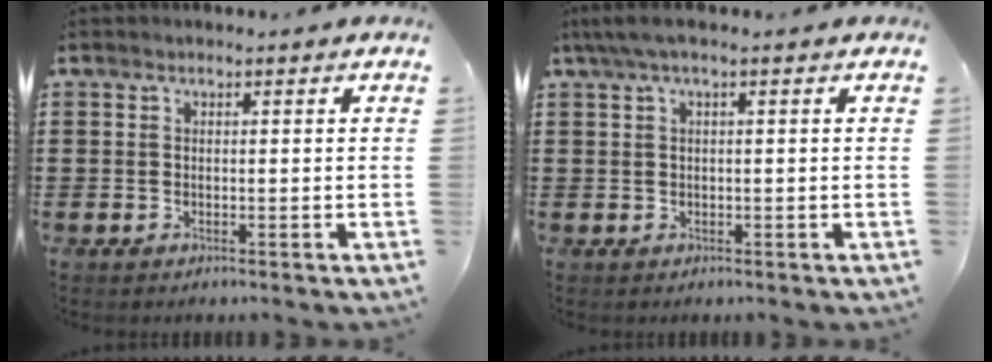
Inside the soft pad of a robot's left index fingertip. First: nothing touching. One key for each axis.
{"total": 2.0, "fx": -0.1, "fy": 0.2, "fz": 2.0, "tx": -0.041, "ty": -0.004, "tz": -0.005}